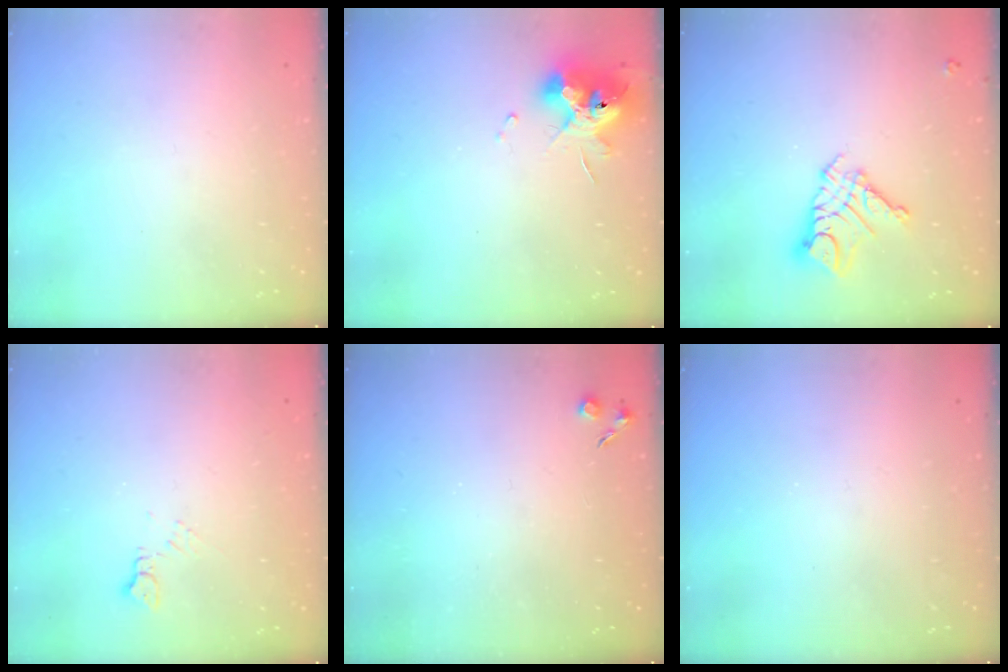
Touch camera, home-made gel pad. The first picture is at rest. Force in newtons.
{"total": 11.7, "press": 11.7, "slide": 0.9}
{"total": 10.3, "press": 10.3, "slide": 1.0}
{"total": 4.4, "press": 4.3, "slide": 0.7}
{"total": 3.6, "press": 3.6, "slide": 0.5}
{"total": 0.0}